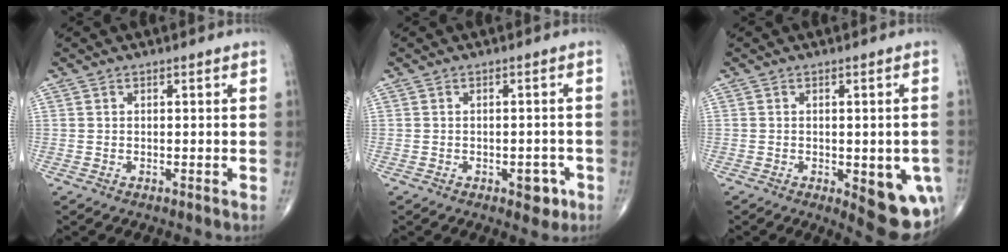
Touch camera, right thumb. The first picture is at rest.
{"total": 1.9, "force": [-0.8, 1.0, 1.4], "torque": [-0.014, 0.003, -0.007]}
{"total": 12.2, "force": [-3.7, 4.9, 10.6], "torque": [-0.113, -0.009, -0.031]}